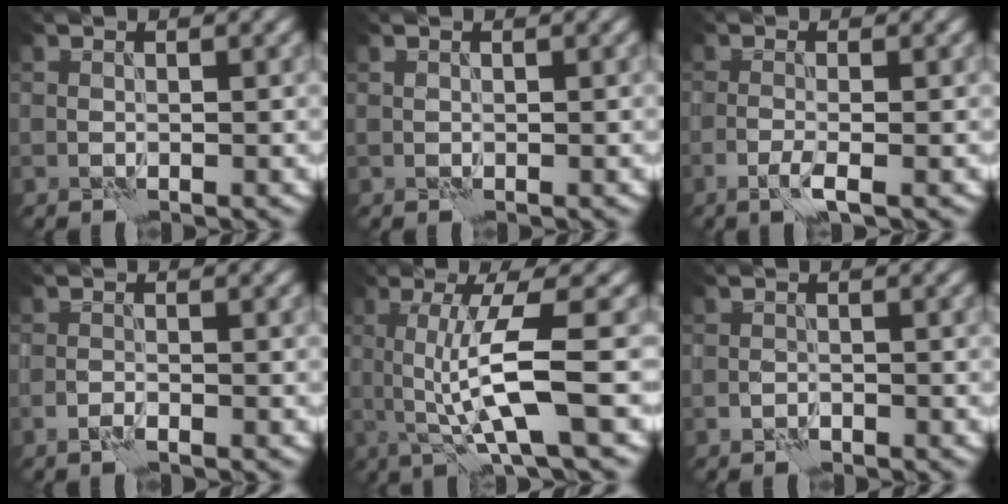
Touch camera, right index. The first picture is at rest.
{"total": 0.0}
{"total": 2.2, "force": [-1.1, 0.4, 1.9], "torque": [-0.037, 0.003, -0.029]}
{"total": 1.1, "force": [-0.8, 0.2, 0.7], "torque": [-0.016, 0.001, -0.019]}
{"total": 6.9, "force": [-0.1, 1.2, 6.8], "torque": [-0.116, -0.003, 0.002]}
{"total": 1.1, "force": [-0.9, 0.5, 0.4], "torque": [-0.006, 0.003, -0.019]}